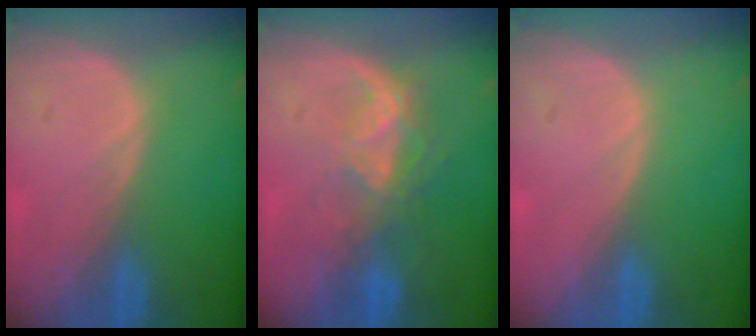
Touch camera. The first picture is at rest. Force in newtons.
{"total": 6.5, "press": 5.9, "slide": 2.8}
{"total": 0.0}